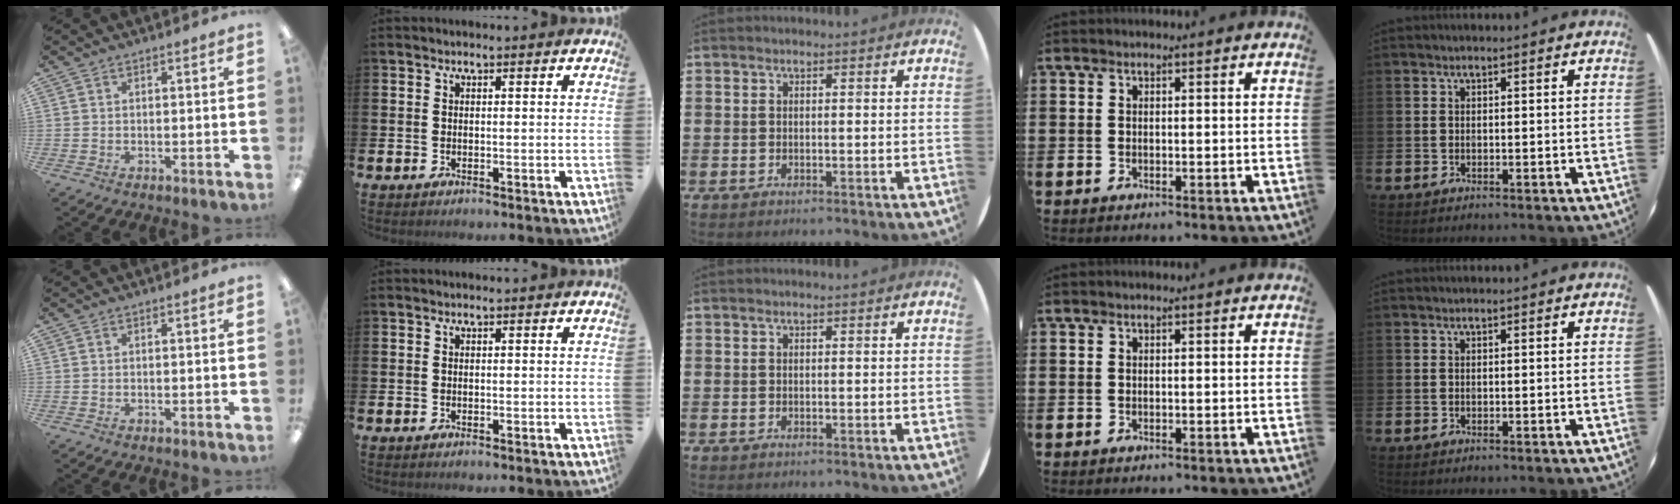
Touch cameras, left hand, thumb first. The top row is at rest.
{}